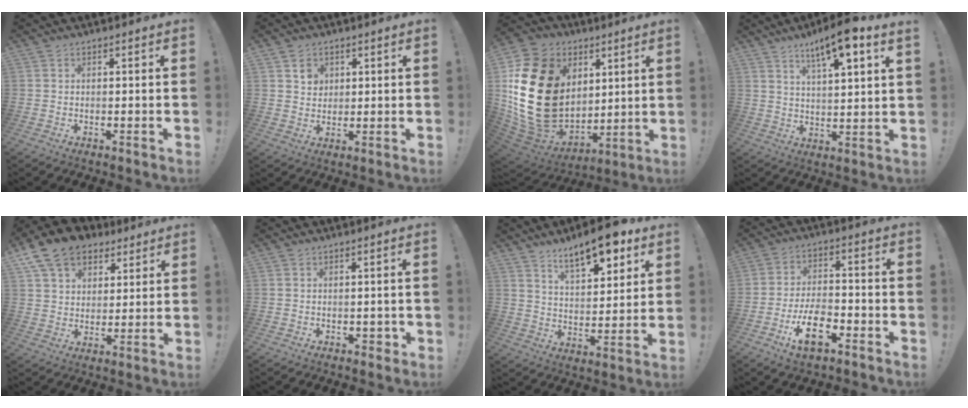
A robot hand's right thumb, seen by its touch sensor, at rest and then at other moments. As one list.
[{"total": 4.4, "force": [2.3, 3.6, 0.9], "torque": [0.002, -0.014, 0.038]}, {"total": 29.1, "force": [4.2, 21.5, 19.1], "torque": [-0.378, -0.024, 0.122]}, {"total": 10.5, "force": [6.7, 1.4, 8.0], "torque": [-0.124, -0.034, 0.107]}, {"total": 14.2, "force": [8.6, 9.6, 6.0], "torque": [-0.098, -0.047, 0.167]}, {"total": 2.0, "force": [-0.2, 1.7, 1.1], "torque": [-0.008, 0.004, -0.004]}, {"total": 14.5, "force": [9.8, 5.1, 9.4], "torque": [-0.128, -0.059, 0.162]}, {"total": 13.0, "force": [-6.7, 6.6, 9.0], "torque": [-0.157, 0.038, -0.114]}]